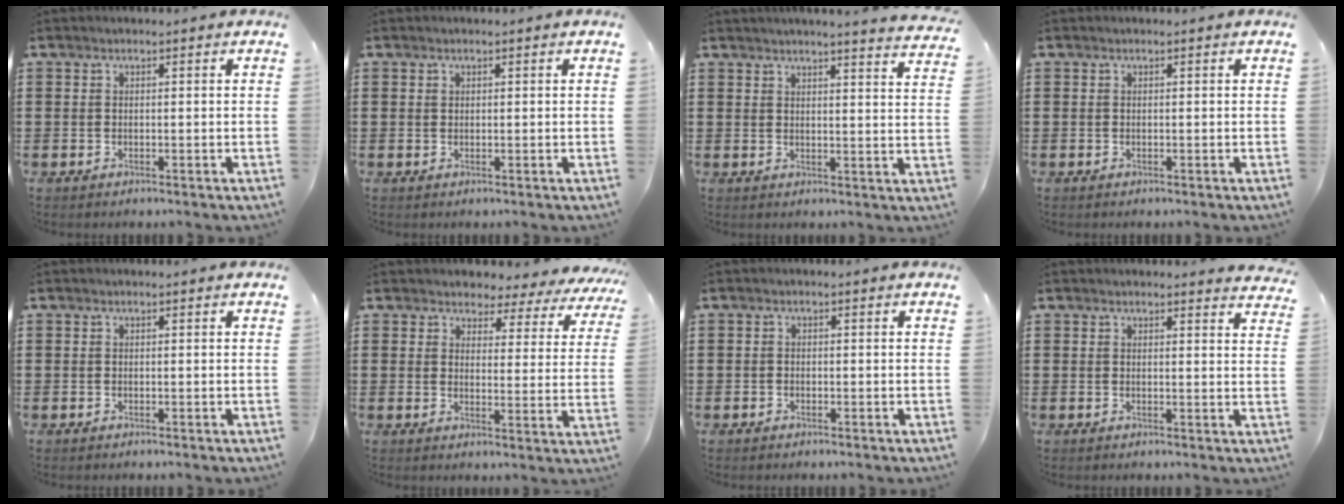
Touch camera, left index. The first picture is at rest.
{"total": 0.5, "force": [0.3, 0.4, 0.2], "torque": [-0.005, 0.002, 0.007]}
{"total": 3.4, "force": [3.2, -1.0, 0.7], "torque": [-0.025, -0.019, 0.055]}
{"total": 0.0}
{"total": 0.0}
{"total": 3.6, "force": [3.4, 1.2, 0.4], "torque": [-0.024, -0.025, 0.054]}
{"total": 0.8, "force": [-0.6, 0.5, 0.0], "torque": [-0.003, 0.002, -0.015]}
{"total": 1.8, "force": [1.7, 0.1, 0.4], "torque": [-0.004, -0.004, 0.031]}